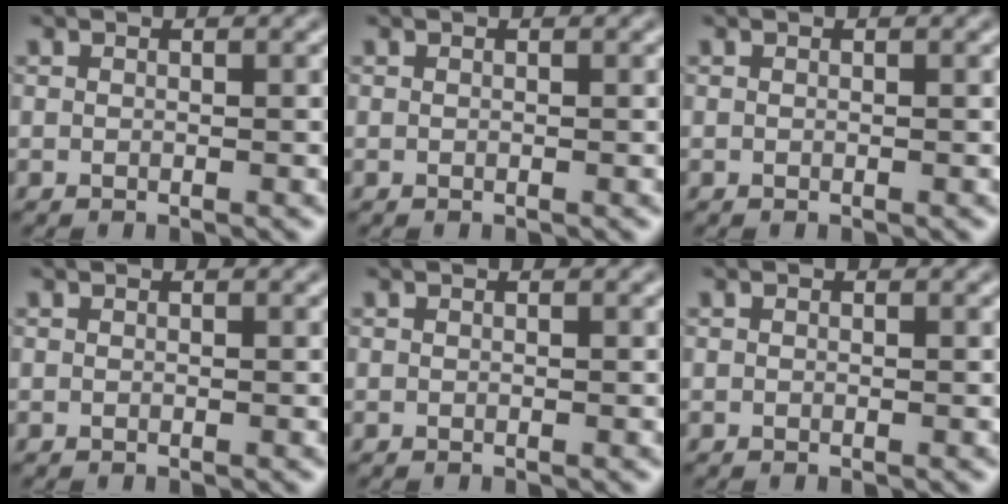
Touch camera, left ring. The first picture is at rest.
{"total": 0.0}
{"total": 0.0}
{"total": 0.0}
{"total": 0.0}
{"total": 0.0}